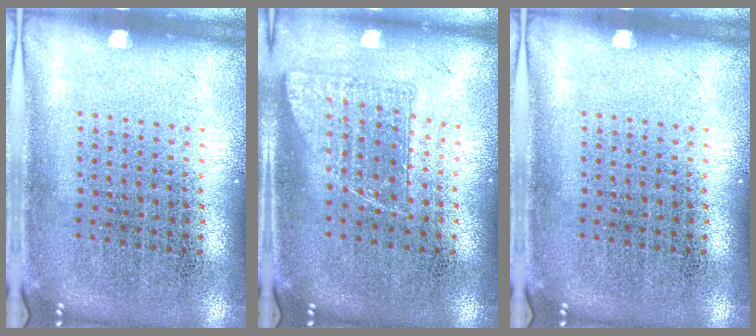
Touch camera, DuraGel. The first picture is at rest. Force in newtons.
{"total": 0.8, "press": 0.8, "slide": 0.2}
{"total": 0.0}